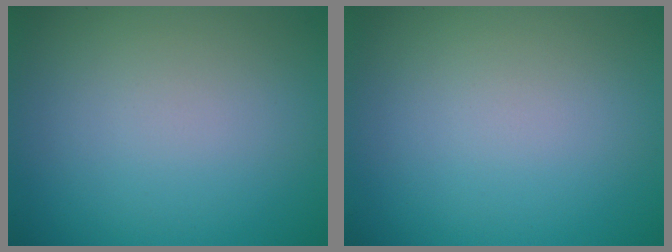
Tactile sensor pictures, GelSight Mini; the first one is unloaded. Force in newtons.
{"total": 0.0}